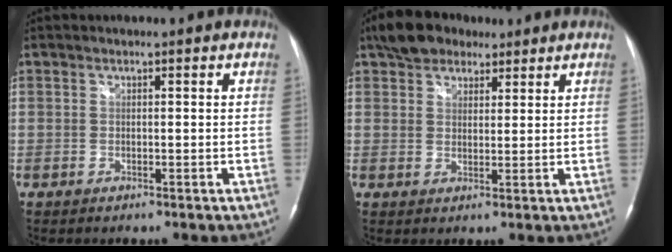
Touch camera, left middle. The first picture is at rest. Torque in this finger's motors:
{"motor_torque": [0.23, -0.18, 0.05, 0.04]}